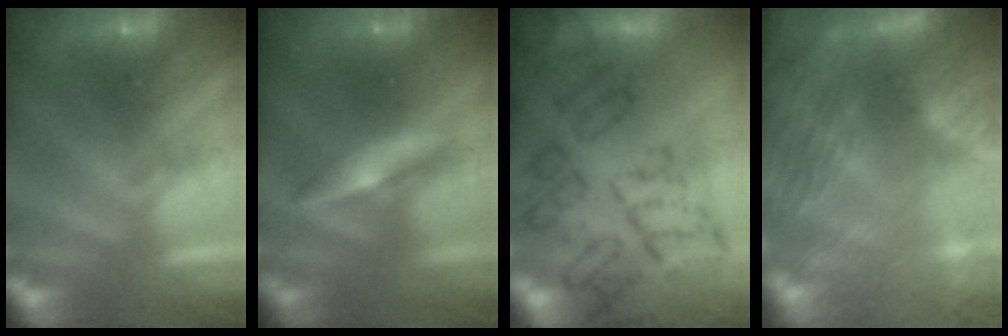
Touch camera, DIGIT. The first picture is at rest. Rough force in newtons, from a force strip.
{"total": 2.7}
{"total": 8.9}
{"total": 9.3}